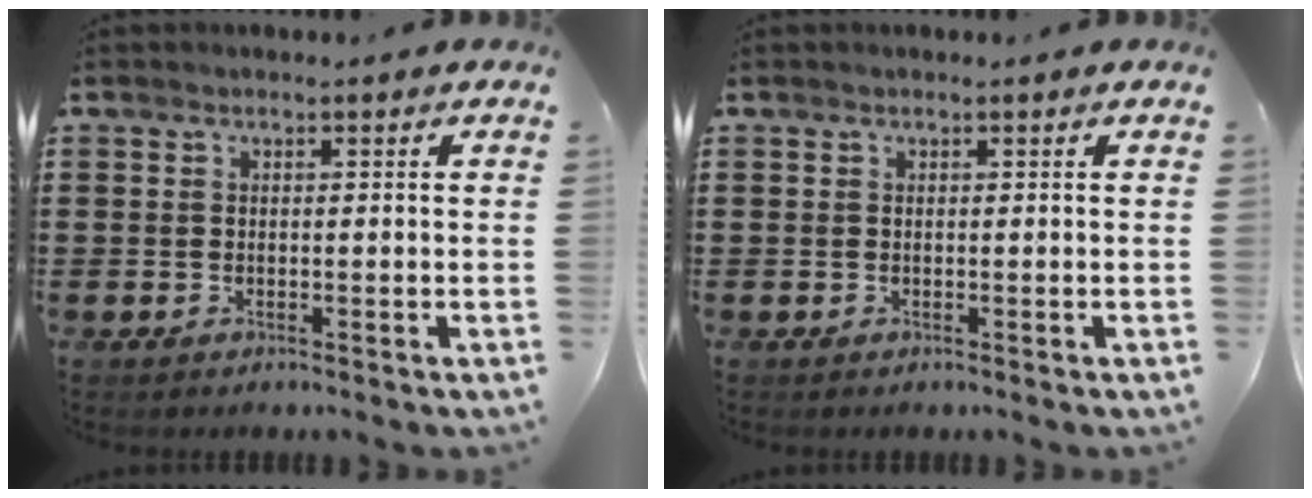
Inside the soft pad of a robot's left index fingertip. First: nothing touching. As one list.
[{"total": 0.0}]